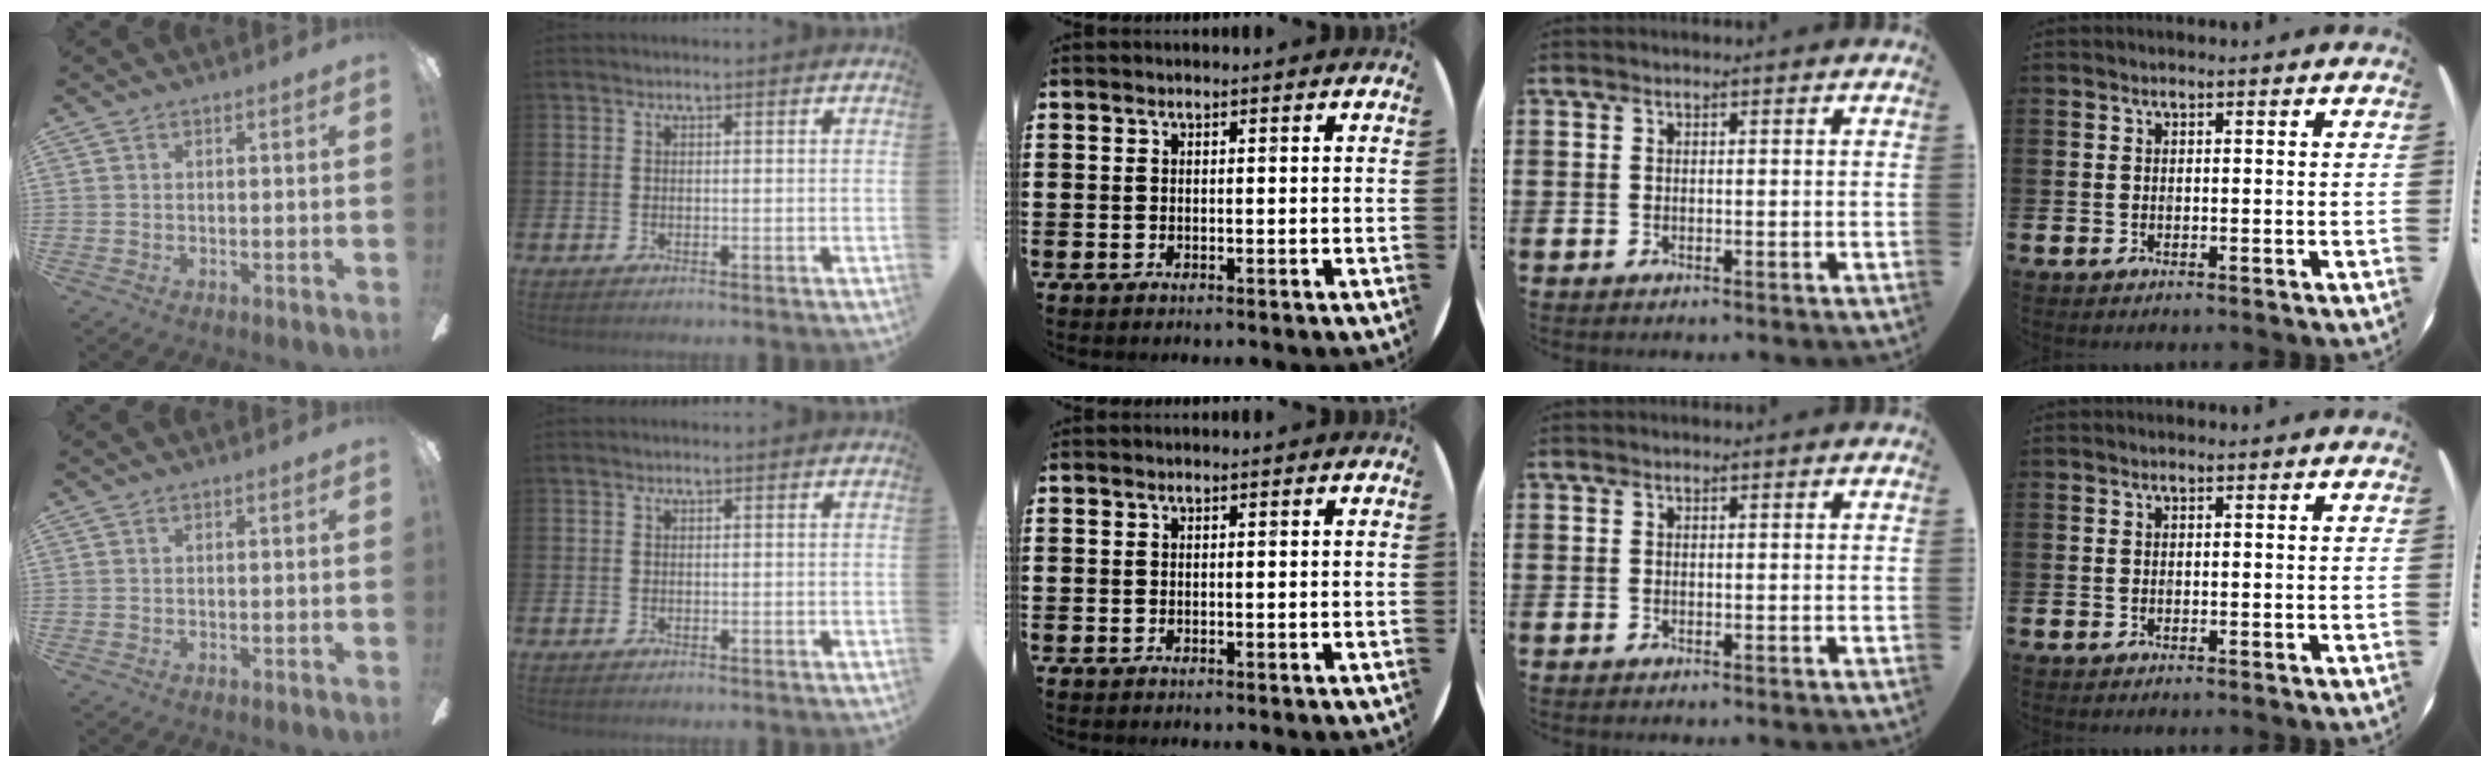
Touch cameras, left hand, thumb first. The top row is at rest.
{}